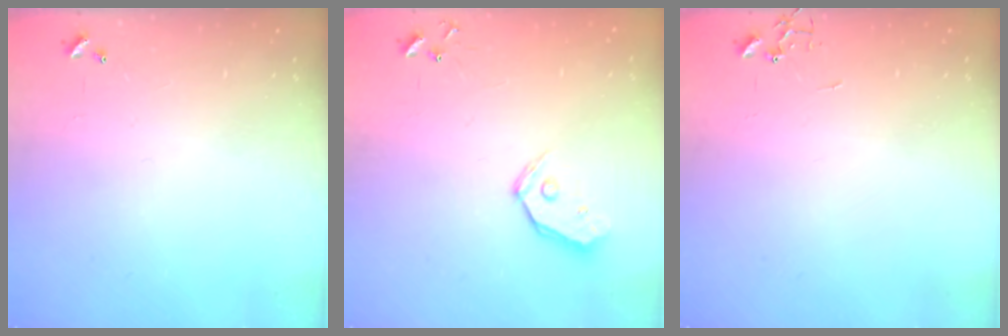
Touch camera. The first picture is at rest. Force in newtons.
{"total": 7.7, "press": 7.6, "slide": 0.9}
{"total": 0.0}